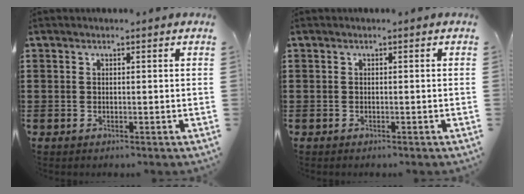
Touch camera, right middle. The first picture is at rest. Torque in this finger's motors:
{"motor_torque": [0.64, 0.36, 0.07, 0.02]}